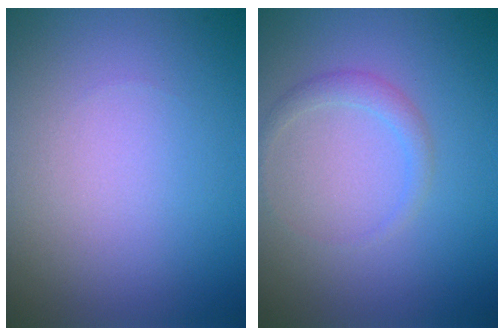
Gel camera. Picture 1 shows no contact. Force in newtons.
{"total": 1.3, "press": 1.3, "slide": 0.0}